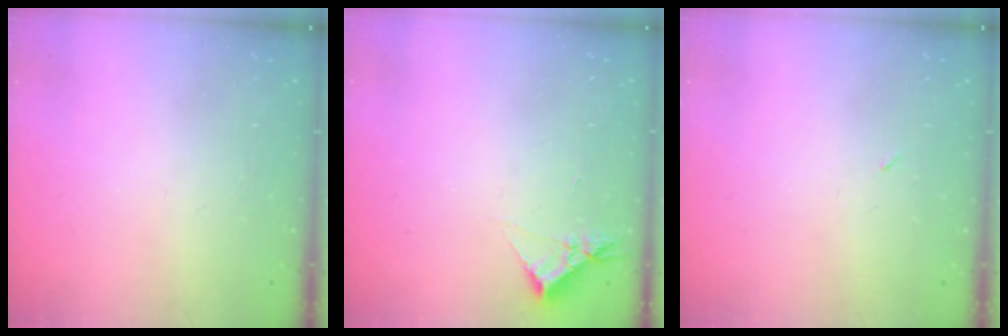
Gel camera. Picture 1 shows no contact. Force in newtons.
{"total": 3.1, "press": 3.1, "slide": 0.5}
{"total": 2.2, "press": 1.8, "slide": 1.2}